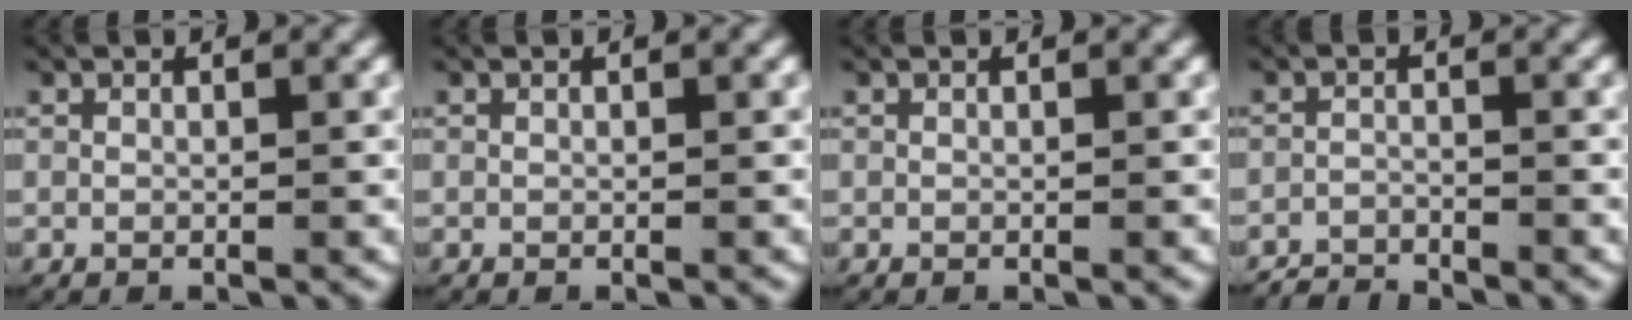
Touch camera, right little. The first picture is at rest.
{"total": 0.0}
{"total": 0.0}
{"total": 2.9, "force": [-2.8, 0.8, 0.1], "torque": [-0.009, -0.012, -0.052]}